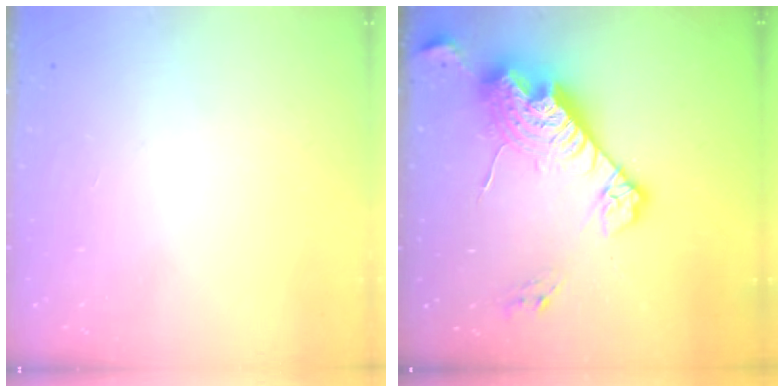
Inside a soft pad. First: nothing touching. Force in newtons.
{"total": 20.8, "press": 20.7, "slide": 1.7}